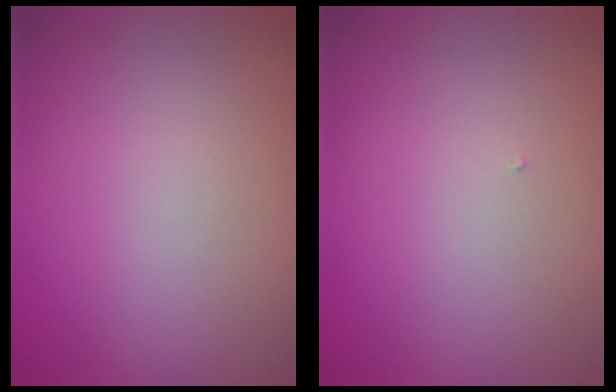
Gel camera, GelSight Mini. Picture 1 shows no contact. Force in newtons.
{"total": 0.0}